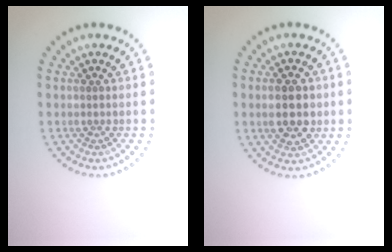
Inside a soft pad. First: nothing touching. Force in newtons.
{"total": 4.8, "press": 4.8, "slide": 0.4}